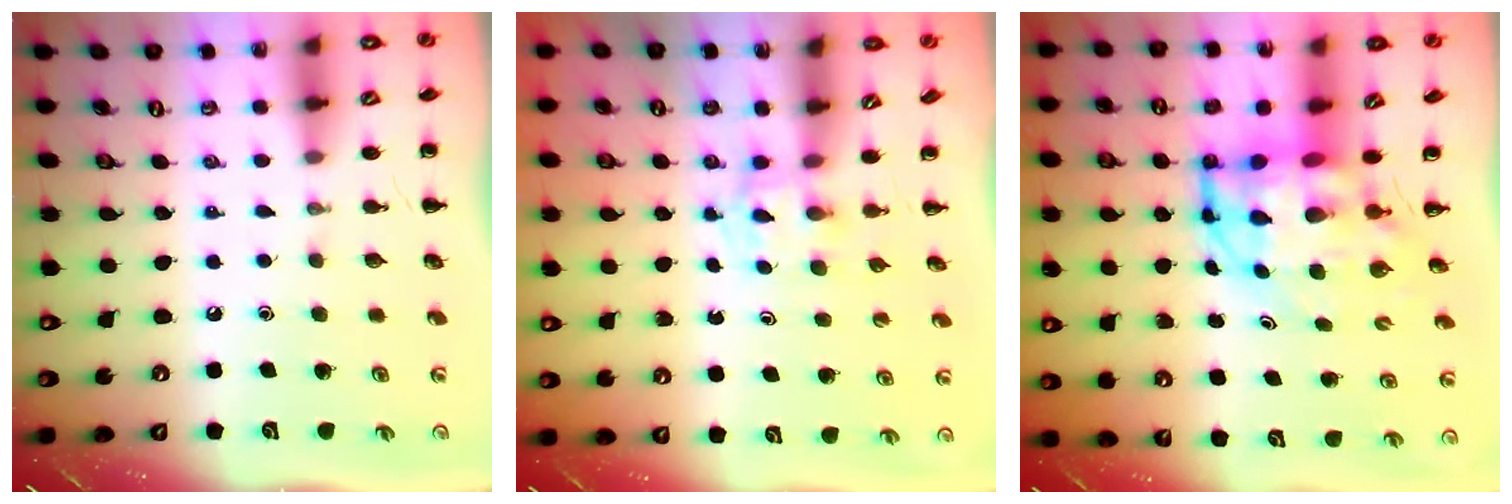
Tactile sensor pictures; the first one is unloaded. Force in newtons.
{"total": 2.4, "press": 2.2, "slide": 1.0}
{"total": 7.1, "press": 6.8, "slide": 1.9}